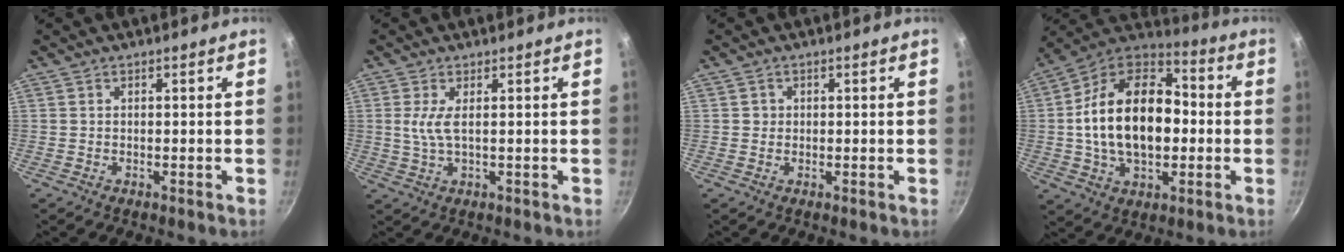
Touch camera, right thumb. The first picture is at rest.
{"total": 3.6, "force": [0.7, 1.0, 3.4], "torque": [-0.082, -0.002, 0.016]}
{"total": 1.1, "force": [0.1, 1.1, 0.2], "torque": [0.006, 0.002, 0.000]}
{"total": 22.5, "force": [-0.4, 14.3, 17.4], "torque": [-0.274, 0.038, -0.018]}